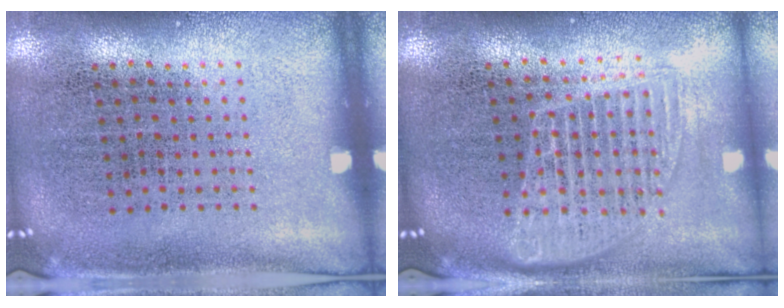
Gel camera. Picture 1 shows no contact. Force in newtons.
{"total": 1.6, "press": 1.4, "slide": 0.8}